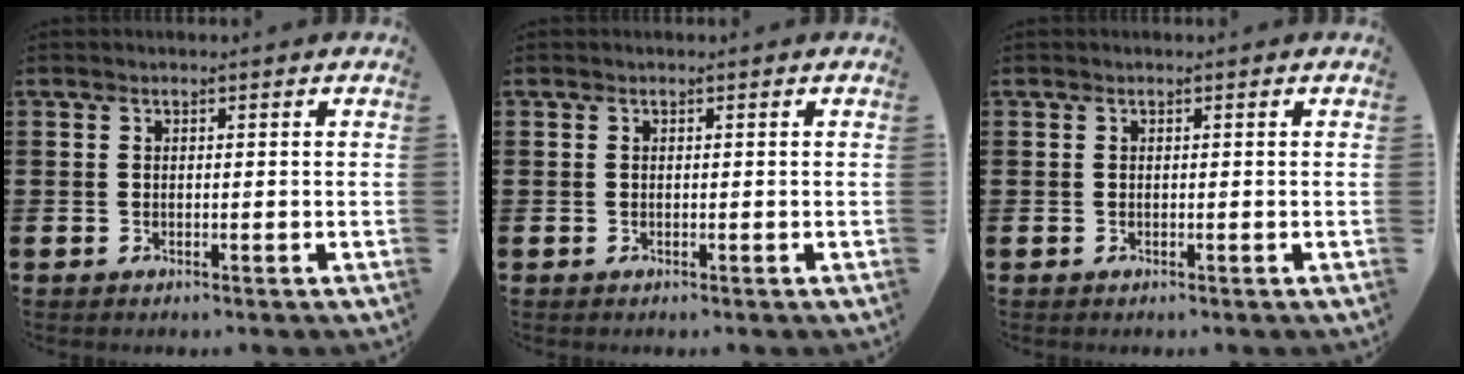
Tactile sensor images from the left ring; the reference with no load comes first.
{"total": 0.0}
{"total": 0.0}